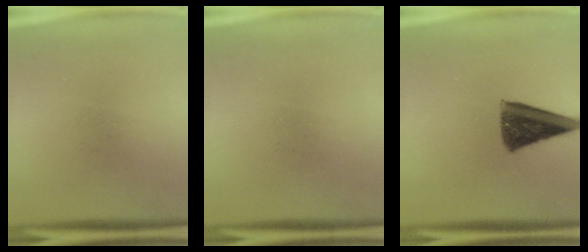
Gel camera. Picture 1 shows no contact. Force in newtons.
{"total": 0.0}
{"total": 10.0}